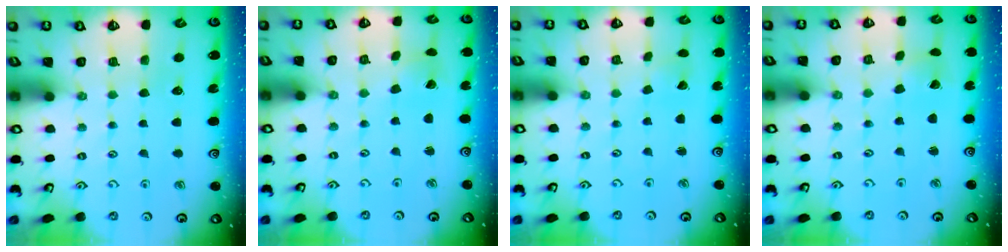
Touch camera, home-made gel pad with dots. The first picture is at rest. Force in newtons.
{"total": 1.2, "press": 1.2, "slide": 0.1}
{"total": 0.5, "press": 0.5, "slide": 0.0}
{"total": 2.1, "press": 2.1, "slide": 0.3}